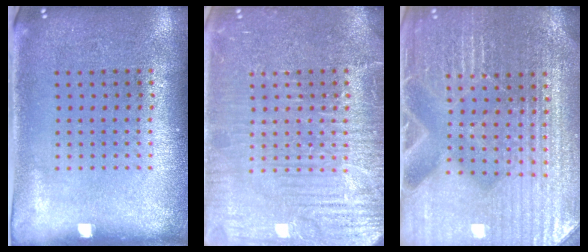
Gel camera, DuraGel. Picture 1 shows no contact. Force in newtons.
{"total": 6.4, "press": 6.3, "slide": 0.8}
{"total": 4.9, "press": 4.6, "slide": 1.5}